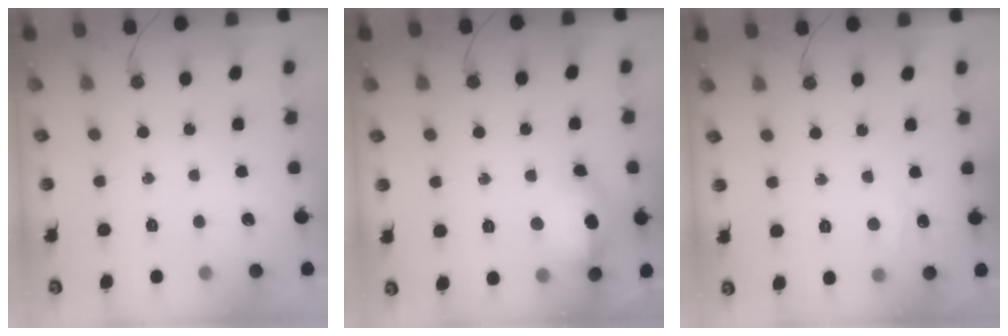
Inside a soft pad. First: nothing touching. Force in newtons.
{"total": 14.5, "press": 14.3, "slide": 2.0}
{"total": 5.5, "press": 5.4, "slide": 0.8}